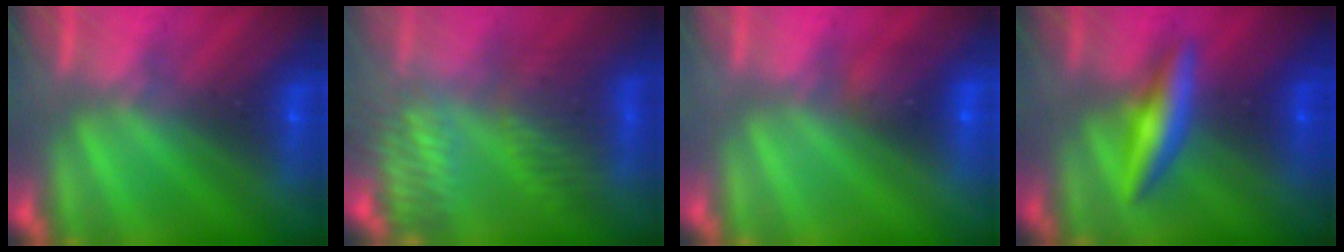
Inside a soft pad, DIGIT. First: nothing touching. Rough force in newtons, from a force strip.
{"total": 4.4}
{"total": 1.2}
{"total": 2.7}